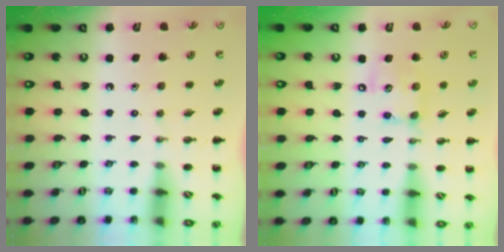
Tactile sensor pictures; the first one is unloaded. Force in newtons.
{"total": 9.2, "press": 9.2, "slide": 1.1}